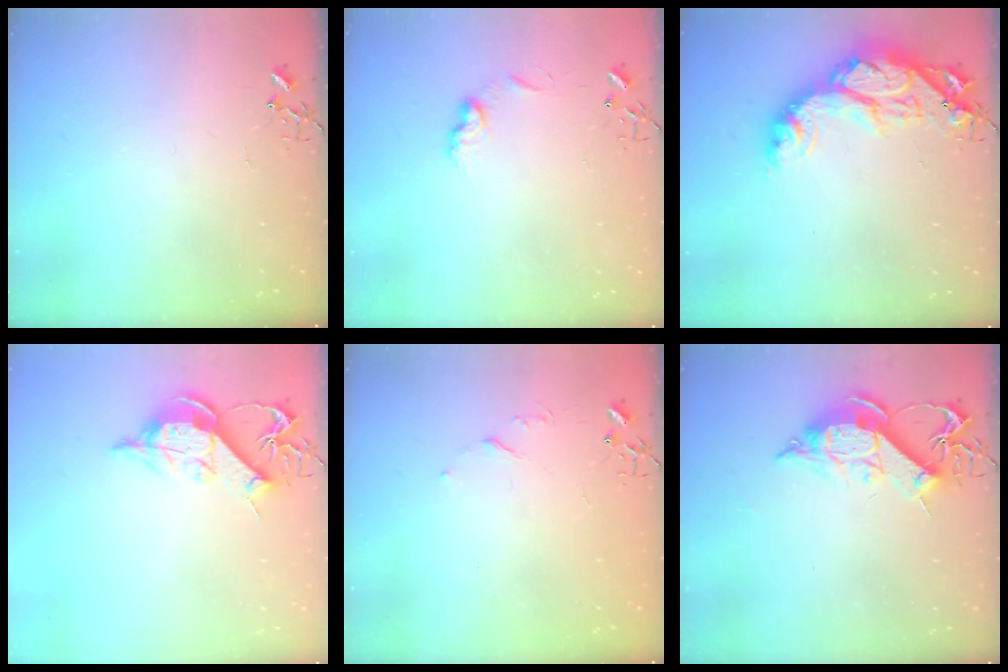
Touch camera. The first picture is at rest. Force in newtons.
{"total": 7.5, "press": 7.5, "slide": 0.2}
{"total": 19.9, "press": 19.8, "slide": 1.9}
{"total": 11.0, "press": 11.0, "slide": 0.5}
{"total": 3.8, "press": 3.7, "slide": 0.6}
{"total": 12.7, "press": 12.7, "slide": 1.2}